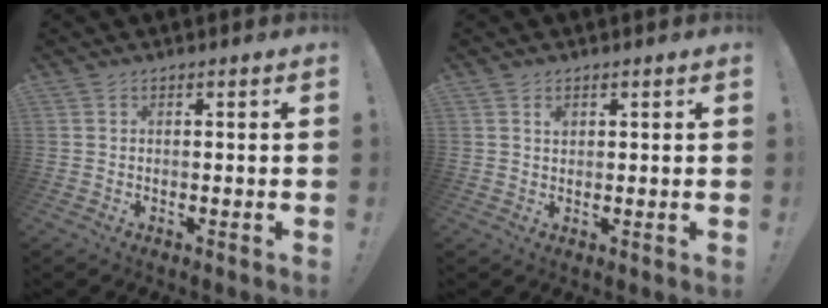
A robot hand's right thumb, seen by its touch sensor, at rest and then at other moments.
{"total": 1.3, "force": [0.7, 0.9, 0.5], "torque": [-0.002, -0.003, 0.012]}